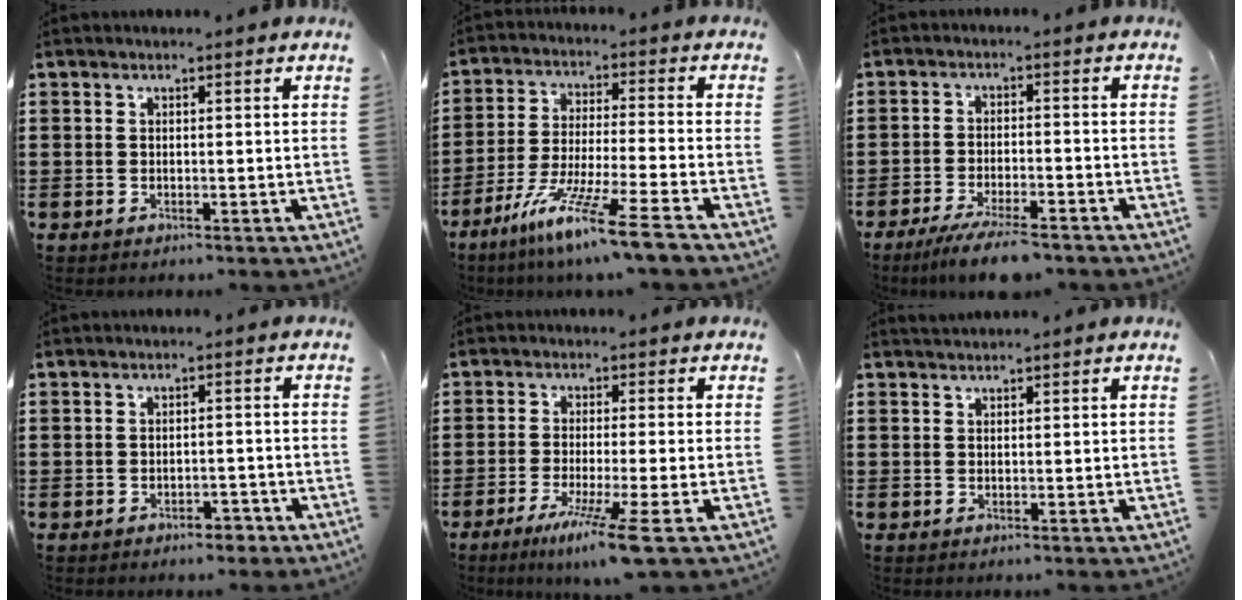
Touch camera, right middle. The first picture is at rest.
{"total": 10.5, "force": [-8.0, -0.6, 6.8], "torque": [-0.132, -0.005, -0.159]}
{"total": 5.8, "force": [-4.9, 0.6, 3.1], "torque": [-0.058, -0.011, -0.091]}
{"total": 2.0, "force": [-1.9, 0.7, 0.2], "torque": [-0.010, -0.002, -0.040]}
{"total": 7.0, "force": [-3.9, -1.1, 5.7], "torque": [-0.110, -0.028, -0.072]}
{"total": 1.0, "force": [1.0, 0.0, 0.1], "torque": [-0.004, -0.002, 0.018]}